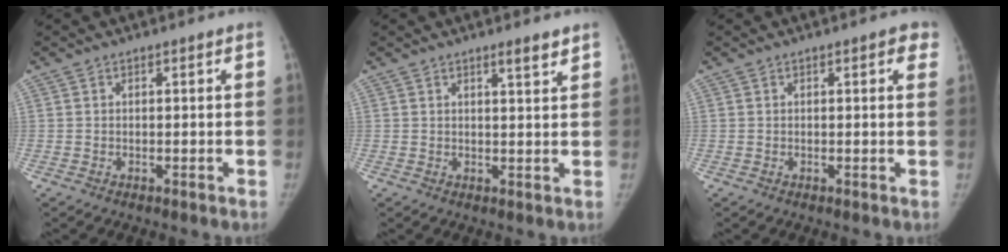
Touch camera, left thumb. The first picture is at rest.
{"total": 2.7, "force": [2.1, 0.3, 1.8], "torque": [-0.023, -0.017, 0.031]}
{"total": 2.9, "force": [1.4, 1.2, 2.2], "torque": [-0.009, 0.001, 0.007]}